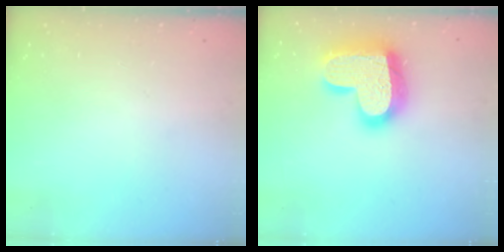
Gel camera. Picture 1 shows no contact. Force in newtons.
{"total": 21.5, "press": 21.5, "slide": 1.6}